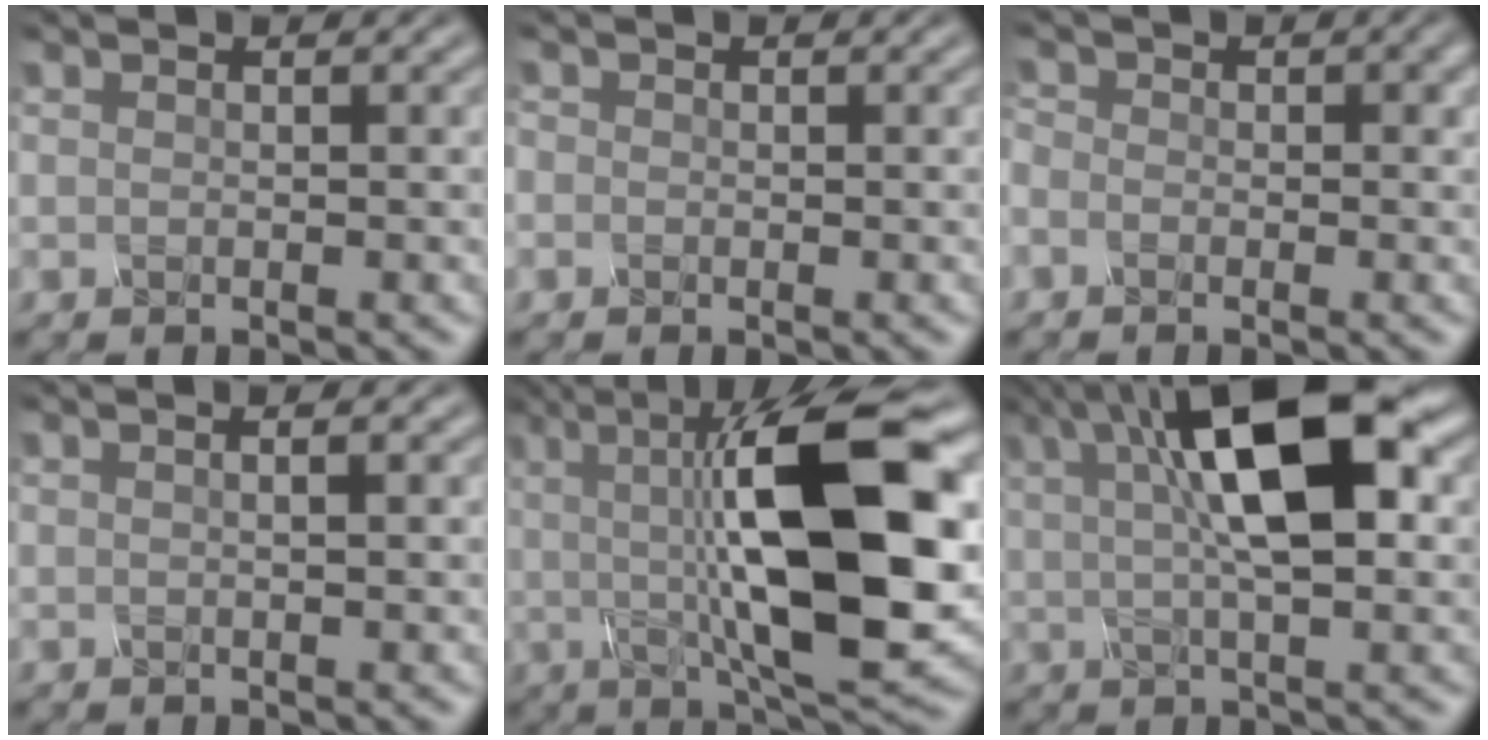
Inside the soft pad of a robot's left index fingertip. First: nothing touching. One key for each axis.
{"total": 0.6, "fx": -0.2, "fy": 0.6, "fz": 0.1, "tx": 0.002, "ty": -0.003, "tz": -0.005}
{"total": 2.1, "fx": -0.6, "fy": 1.6, "fz": 1.3, "tx": -0.025, "ty": 0.003, "tz": -0.019}
{"total": 1.4, "fx": 0.4, "fy": 0.5, "fz": 1.3, "tx": -0.011, "ty": 0.000, "tz": -0.003}
{"total": 15.0, "fx": 1.7, "fy": 4.7, "fz": 14.2, "tx": -0.208, "ty": 0.005, "tz": 0.017}
{"total": 10.8, "fx": 3.4, "fy": 3.3, "fz": 9.7, "tx": -0.151, "ty": 0.017, "tz": 0.049}